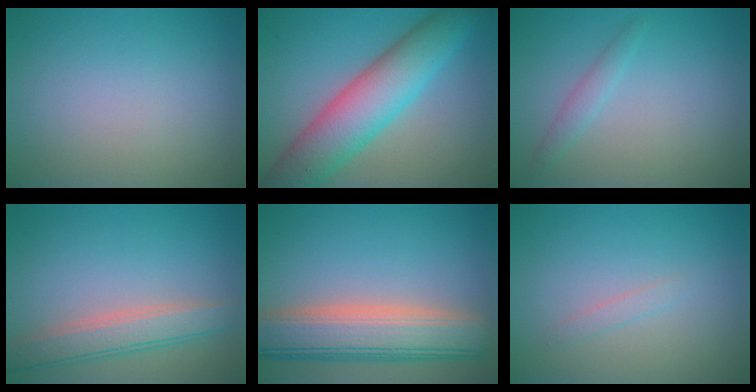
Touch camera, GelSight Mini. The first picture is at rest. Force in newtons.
{"total": 8.8, "press": 8.8, "slide": 0.4}
{"total": 1.3, "press": 1.3, "slide": 0.1}
{"total": 3.8, "press": 3.8, "slide": 0.2}
{"total": 8.4, "press": 8.4, "slide": 0.9}
{"total": 0.8, "press": 0.8, "slide": 0.1}